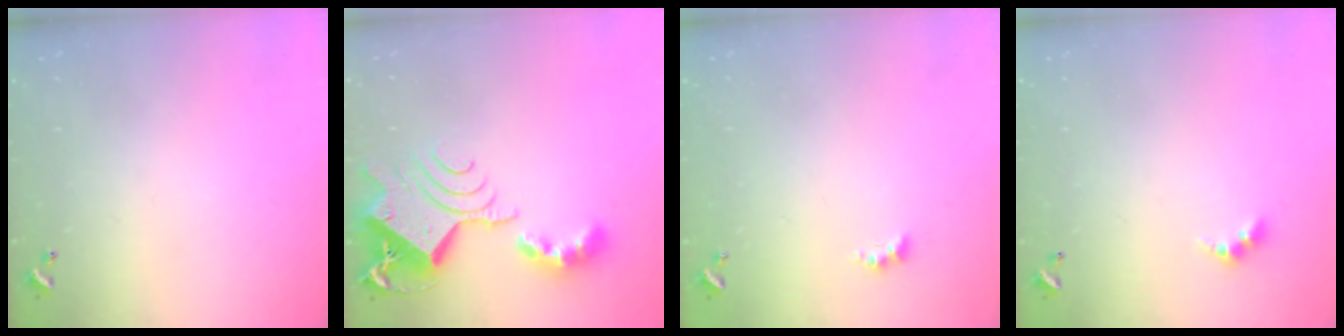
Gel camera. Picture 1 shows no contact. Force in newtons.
{"total": 15.6, "press": 15.5, "slide": 1.7}
{"total": 2.7, "press": 2.6, "slide": 0.6}
{"total": 3.0, "press": 2.9, "slide": 0.5}